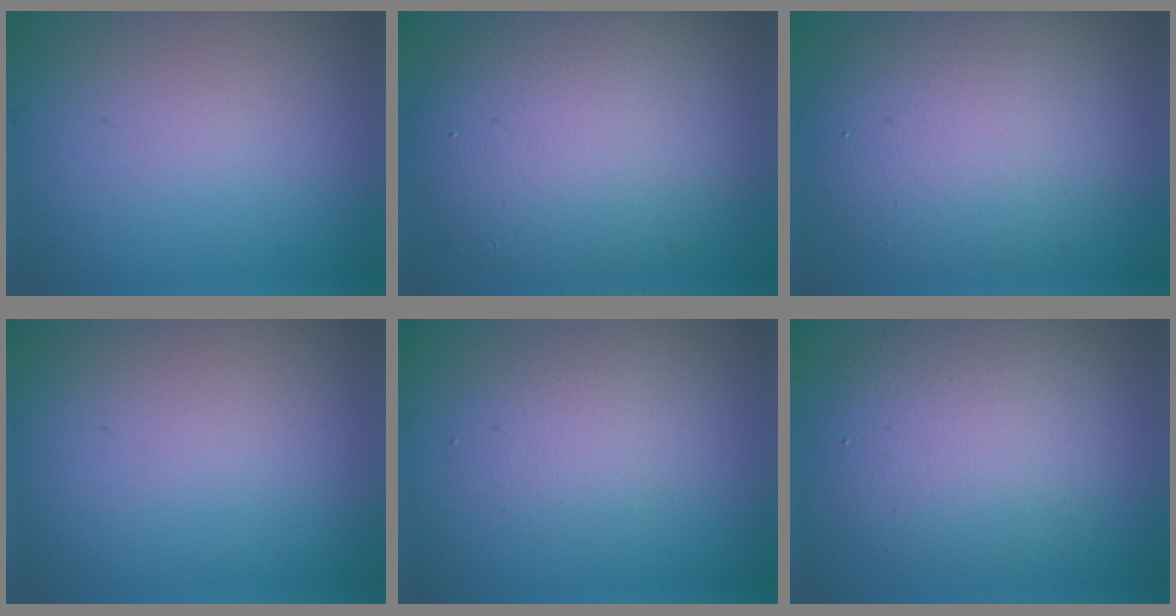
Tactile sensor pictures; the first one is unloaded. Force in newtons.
{"total": 9.6, "press": 9.5, "slide": 0.7}
{"total": 7.9, "press": 7.9, "slide": 0.6}
{"total": 0.0}
{"total": 2.4, "press": 2.4, "slide": 0.1}
{"total": 6.1, "press": 6.1, "slide": 0.2}